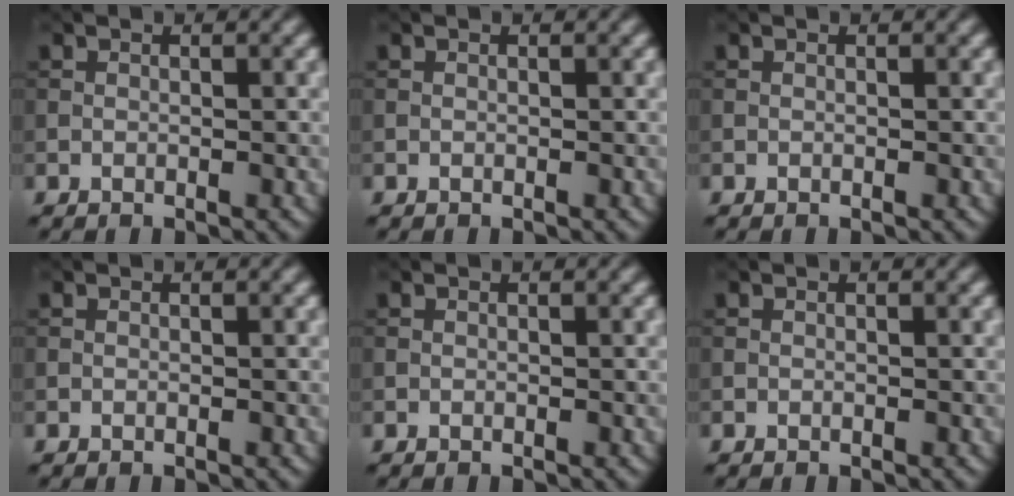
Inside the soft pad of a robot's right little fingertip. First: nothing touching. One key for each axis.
{"total": 0.0}
{"total": 0.0}
{"total": 0.0}
{"total": 0.0}
{"total": 0.0}